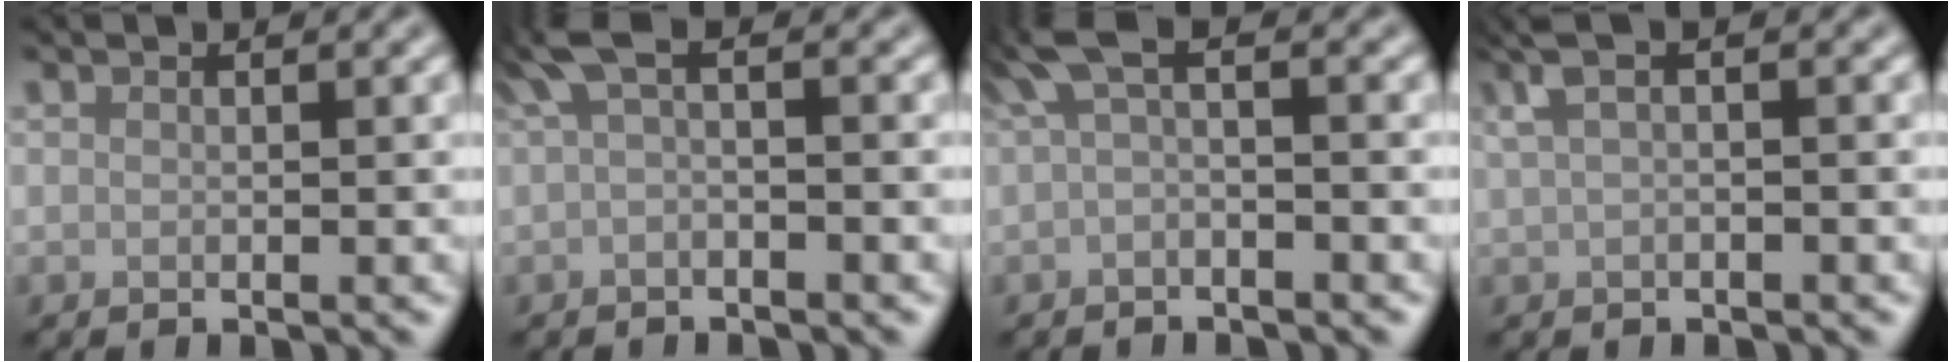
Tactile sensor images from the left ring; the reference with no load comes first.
{"total": 2.8, "force": [0.5, 0.7, 2.6], "torque": [-0.050, 0.004, 0.003]}
{"total": 3.1, "force": [0.4, 0.8, 2.9], "torque": [-0.057, 0.004, -0.001]}
{"total": 2.9, "force": [1.3, 0.7, 2.5], "torque": [-0.049, 0.010, 0.022]}